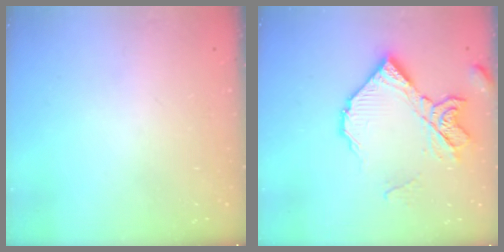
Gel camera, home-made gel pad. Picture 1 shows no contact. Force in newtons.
{"total": 17.0, "press": 16.9, "slide": 1.8}